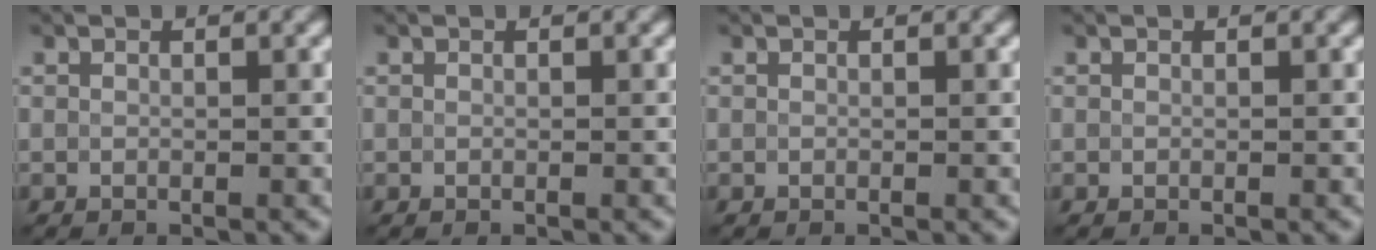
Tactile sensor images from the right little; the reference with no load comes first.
{"total": 0.0}
{"total": 0.0}
{"total": 0.0}